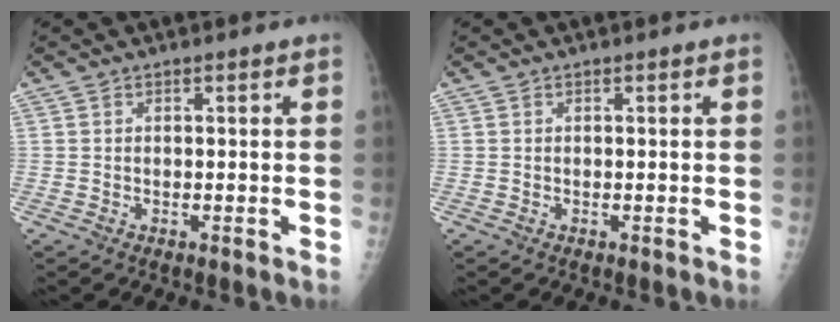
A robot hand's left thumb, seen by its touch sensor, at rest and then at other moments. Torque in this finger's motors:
{"motor_torque": [0.02, 0.01, -0.01, -0.01, 0.00]}